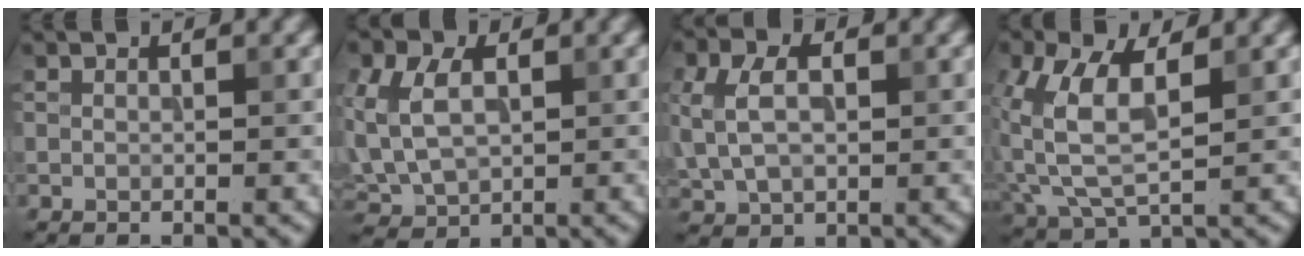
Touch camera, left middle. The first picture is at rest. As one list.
[{"total": 7.5, "force": [1.3, 5.1, 5.3], "torque": [-0.139, 0.008, 0.025]}, {"total": 5.1, "force": [0.9, 3.6, 3.6], "torque": [-0.089, 0.003, 0.023]}, {"total": 6.4, "force": [1.1, 3.4, 5.3], "torque": [-0.129, 0.007, 0.022]}]